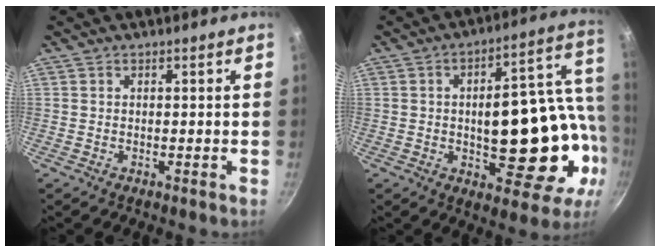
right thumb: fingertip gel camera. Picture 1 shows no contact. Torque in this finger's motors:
{"motor_torque": [0.52, 2.40, 2.23, -0.19, 0.49]}